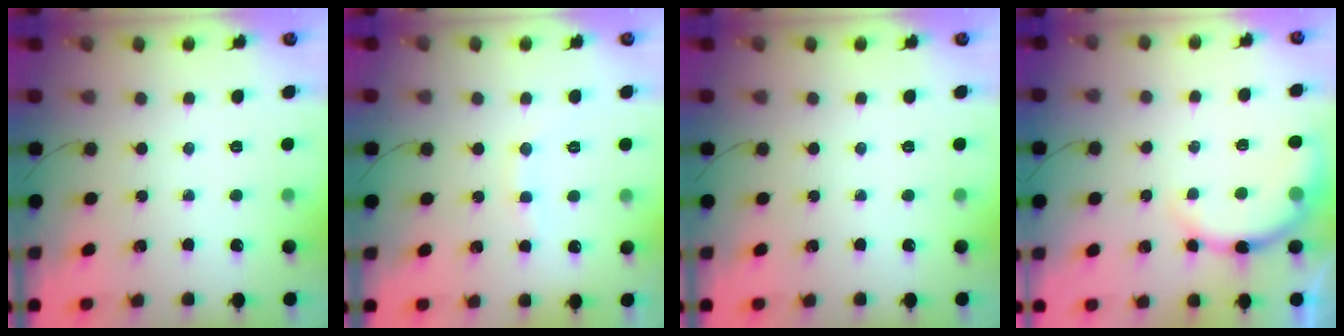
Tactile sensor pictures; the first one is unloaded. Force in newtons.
{"total": 7.1, "press": 6.9, "slide": 1.4}
{"total": 0.0}
{"total": 8.5, "press": 8.4, "slide": 1.6}